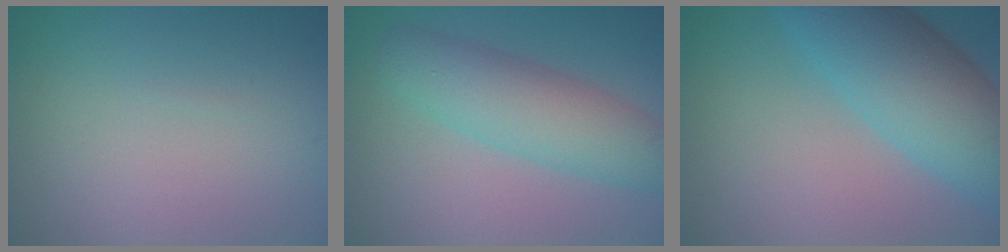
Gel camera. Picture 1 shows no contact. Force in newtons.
{"total": 6.2, "press": 6.2, "slide": 0.2}
{"total": 9.2, "press": 9.2, "slide": 0.3}